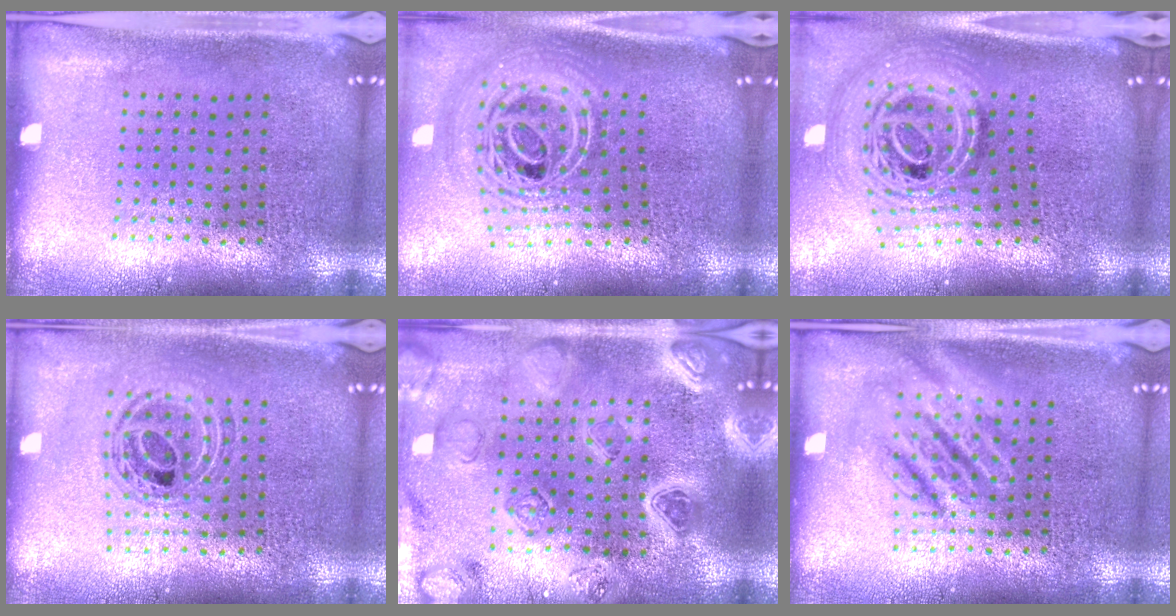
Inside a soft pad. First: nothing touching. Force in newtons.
{"total": 2.8, "press": 1.9, "slide": 2.0}
{"total": 3.0, "press": 2.0, "slide": 2.2}
{"total": 0.5, "press": 0.5, "slide": 0.1}
{"total": 3.1, "press": 3.0, "slide": 0.9}
{"total": 2.4, "press": 2.4, "slide": 0.3}